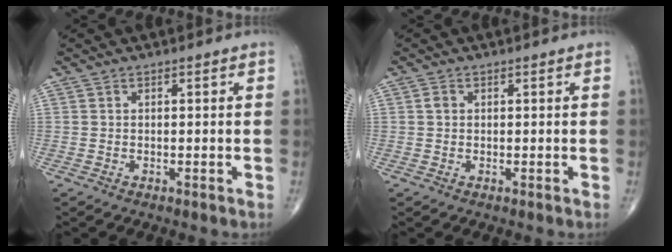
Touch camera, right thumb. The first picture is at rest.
{"total": 1.0, "force": [0.2, 0.8, 0.5], "torque": [-0.008, 0.001, 0.002]}